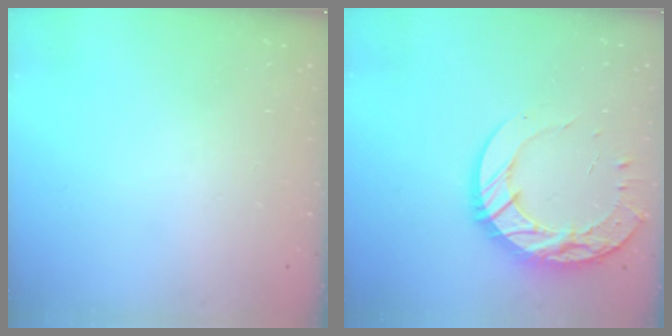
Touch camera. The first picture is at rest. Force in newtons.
{"total": 16.1, "press": 16.0, "slide": 1.2}